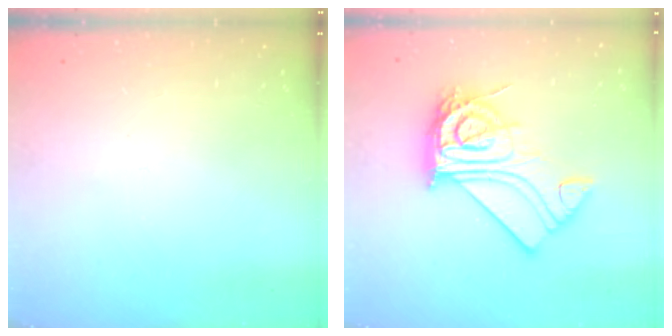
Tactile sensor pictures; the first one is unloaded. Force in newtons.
{"total": 21.6, "press": 21.6, "slide": 2.0}